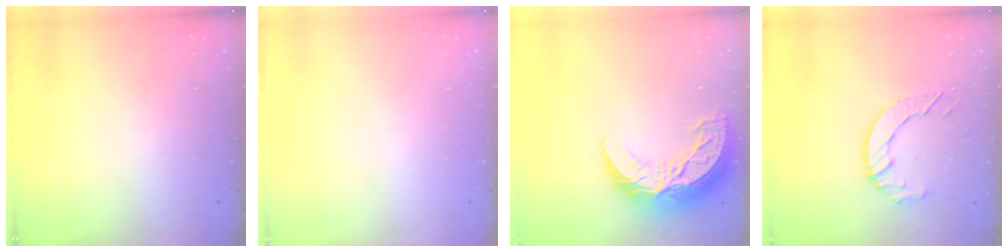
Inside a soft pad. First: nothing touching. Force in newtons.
{"total": 0.0}
{"total": 14.7, "press": 14.7, "slide": 1.0}
{"total": 8.1, "press": 8.0, "slide": 0.4}